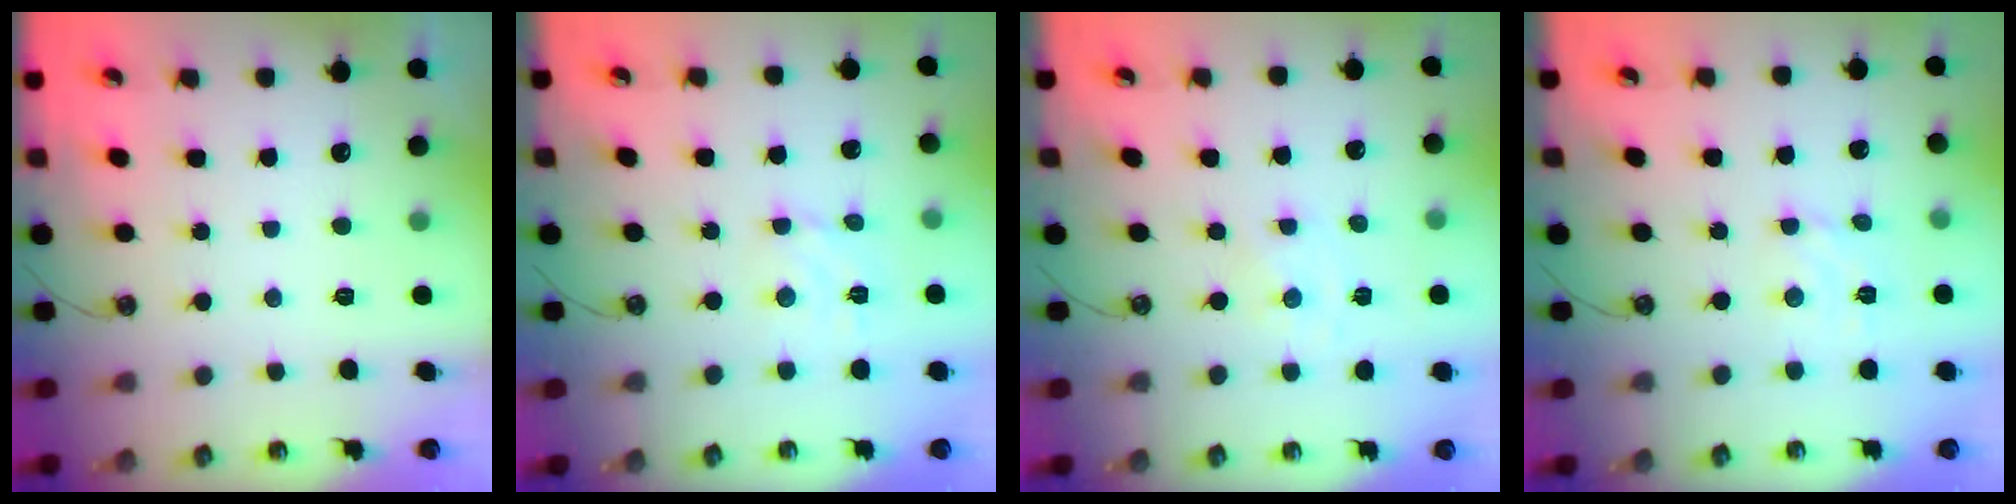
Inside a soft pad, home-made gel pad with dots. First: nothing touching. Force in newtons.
{"total": 3.7, "press": 3.7, "slide": 0.4}
{"total": 0.0}
{"total": 2.9, "press": 2.9, "slide": 0.3}